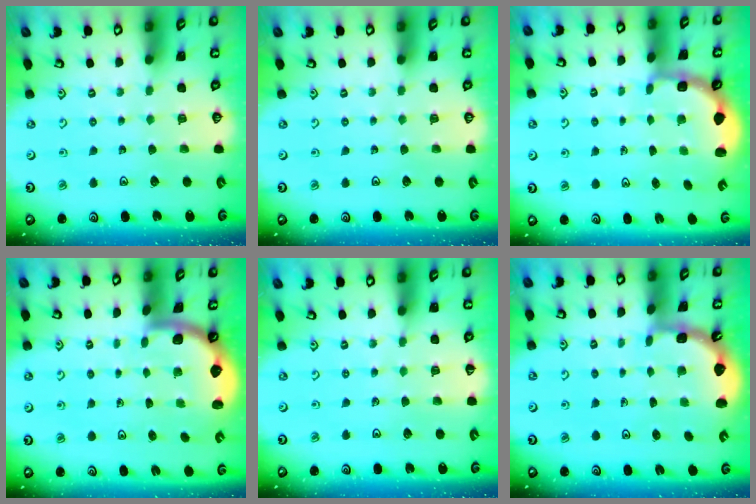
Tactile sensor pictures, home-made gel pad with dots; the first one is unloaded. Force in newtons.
{"total": 0.0}
{"total": 2.8, "press": 2.3, "slide": 1.7}
{"total": 1.6, "press": 1.6, "slide": 0.1}
{"total": 2.5, "press": 2.5, "slide": 0.4}
{"total": 2.1, "press": 2.1, "slide": 0.2}